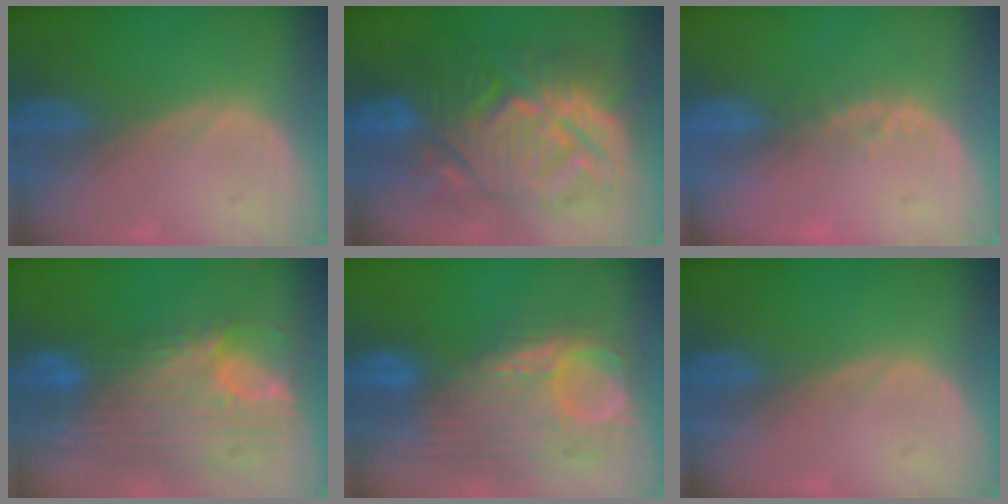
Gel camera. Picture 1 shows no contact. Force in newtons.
{"total": 13.9, "press": 13.8, "slide": 1.4}
{"total": 2.1, "press": 1.8, "slide": 1.1}
{"total": 12.1, "press": 10.3, "slide": 6.4}
{"total": 12.2, "press": 10.4, "slide": 6.3}
{"total": 0.0}